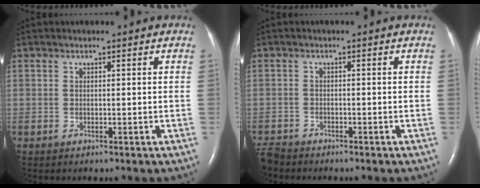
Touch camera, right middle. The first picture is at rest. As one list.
[{"total": 3.2, "force": [-3.1, 0.8, 0.3], "torque": [-0.007, -0.011, -0.059]}]